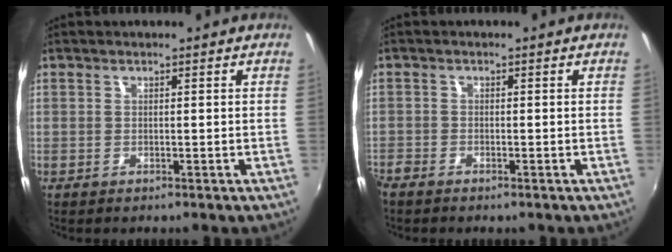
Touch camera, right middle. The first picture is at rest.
{"total": 2.6, "force": [-2.2, 1.1, 0.7], "torque": [-0.020, -0.010, -0.042]}